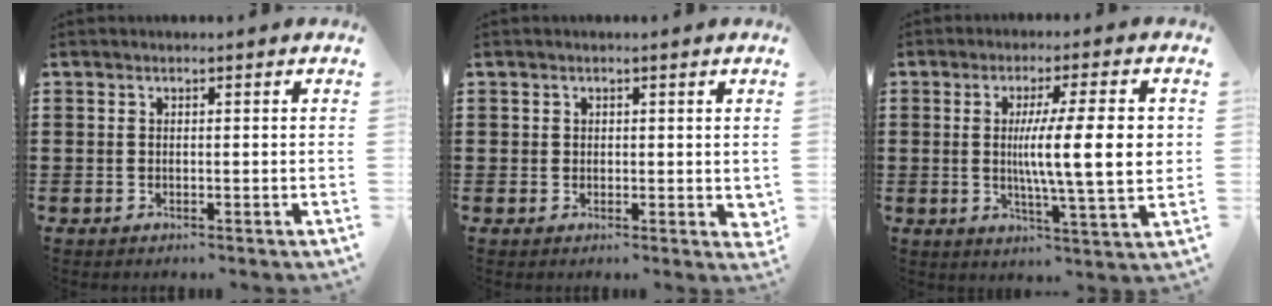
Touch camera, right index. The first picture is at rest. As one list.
[{"total": 1.6, "force": [1.0, 1.3, 0.4], "torque": [-0.003, 0.005, 0.017]}, {"total": 11.8, "force": [1.3, 1.7, 11.6], "torque": [-0.192, -0.003, 0.017]}]